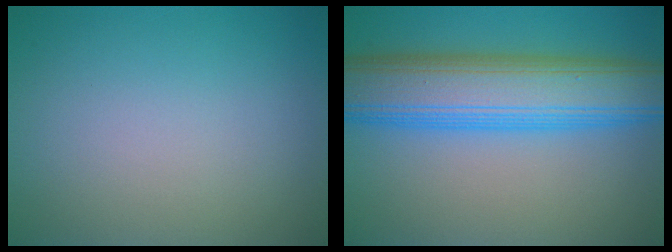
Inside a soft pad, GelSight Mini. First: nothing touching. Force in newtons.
{"total": 10.0, "press": 10.0, "slide": 0.1}